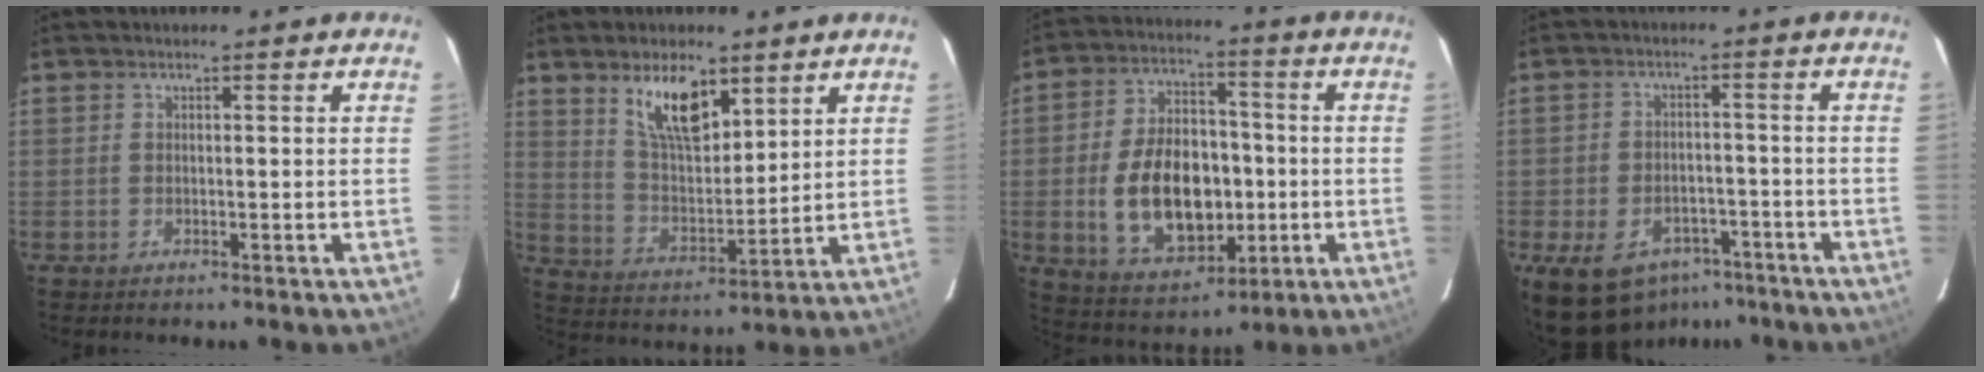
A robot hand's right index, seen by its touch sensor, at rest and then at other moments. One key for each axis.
{"total": 11.2, "fx": 6.9, "fy": 4.6, "fz": 7.6, "tx": -0.130, "ty": -0.001, "tz": 0.136}
{"total": 16.7, "fx": -2.6, "fy": 10.5, "fz": 12.7, "tx": -0.258, "ty": 0.013, "tz": -0.022}
{"total": 13.0, "fx": -8.2, "fy": 8.3, "fz": 5.8, "tx": -0.141, "ty": 0.005, "tz": -0.108}